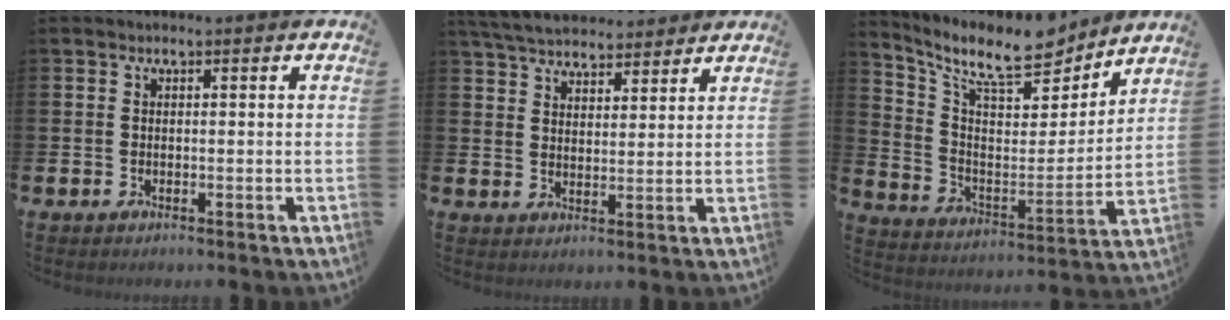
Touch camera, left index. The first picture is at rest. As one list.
[{"total": 5.5, "force": [5.4, 1.1, 0.7], "torque": [-0.040, -0.021, 0.098]}, {"total": 11.2, "force": [9.7, 3.1, 4.7], "torque": [-0.118, -0.068, 0.166]}]